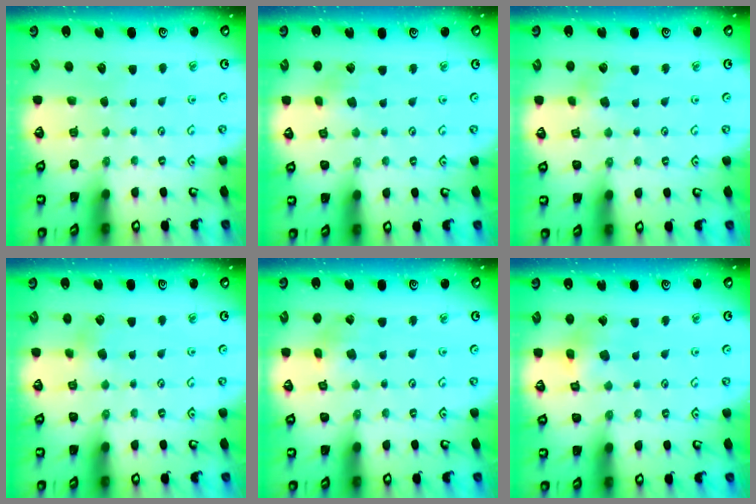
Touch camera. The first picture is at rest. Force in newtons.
{"total": 2.8, "press": 2.8, "slide": 0.2}
{"total": 3.9, "press": 3.9, "slide": 0.4}
{"total": 3.0, "press": 3.0, "slide": 0.4}
{"total": 3.7, "press": 3.7, "slide": 0.3}
{"total": 8.5, "press": 8.4, "slide": 0.9}